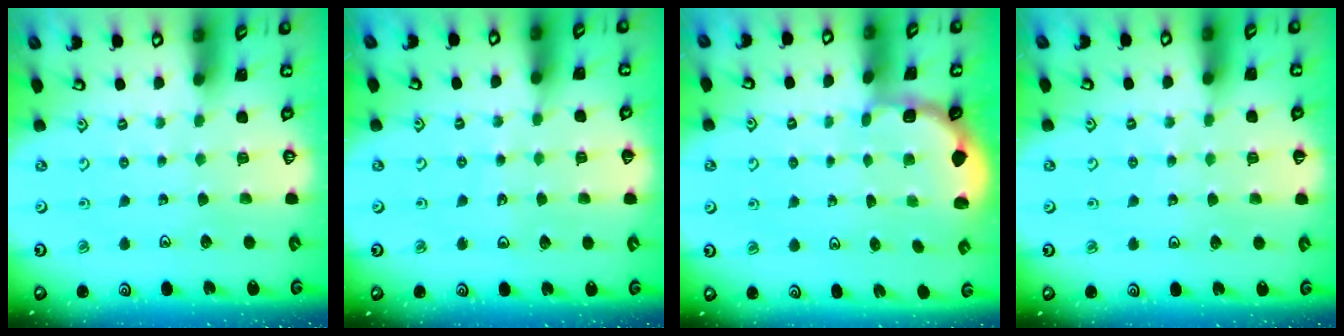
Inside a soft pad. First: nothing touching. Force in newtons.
{"total": 5.4, "press": 4.7, "slide": 2.7}
{"total": 1.9, "press": 1.7, "slide": 0.7}
{"total": 3.0, "press": 3.0, "slide": 0.2}